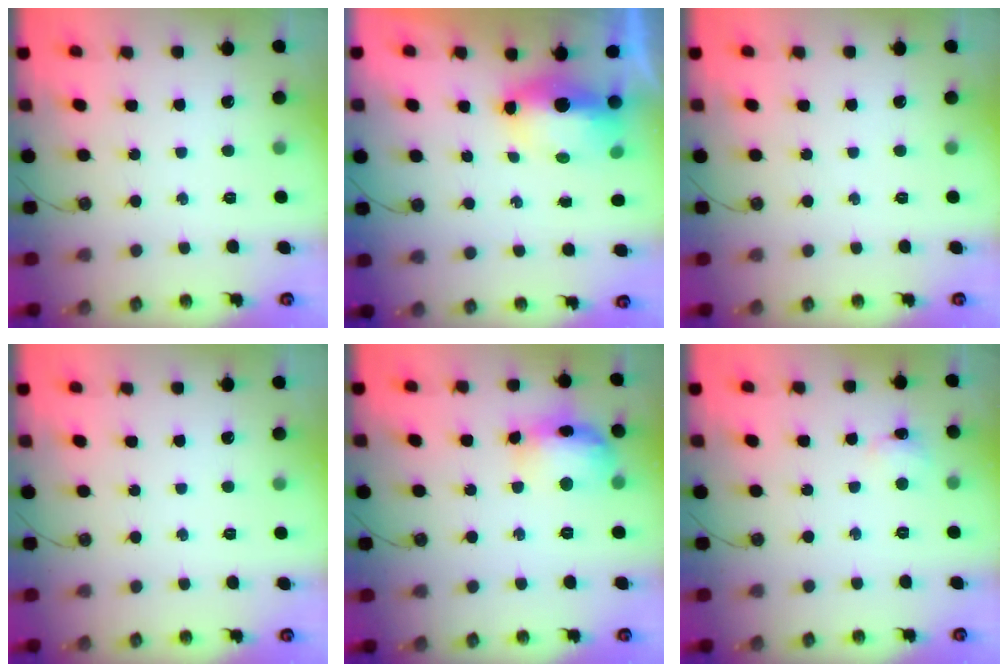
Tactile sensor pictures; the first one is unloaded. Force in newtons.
{"total": 7.0, "press": 6.9, "slide": 1.3}
{"total": 0.0}
{"total": 0.0}
{"total": 15.0, "press": 15.0, "slide": 1.3}
{"total": 2.0, "press": 1.9, "slide": 0.4}